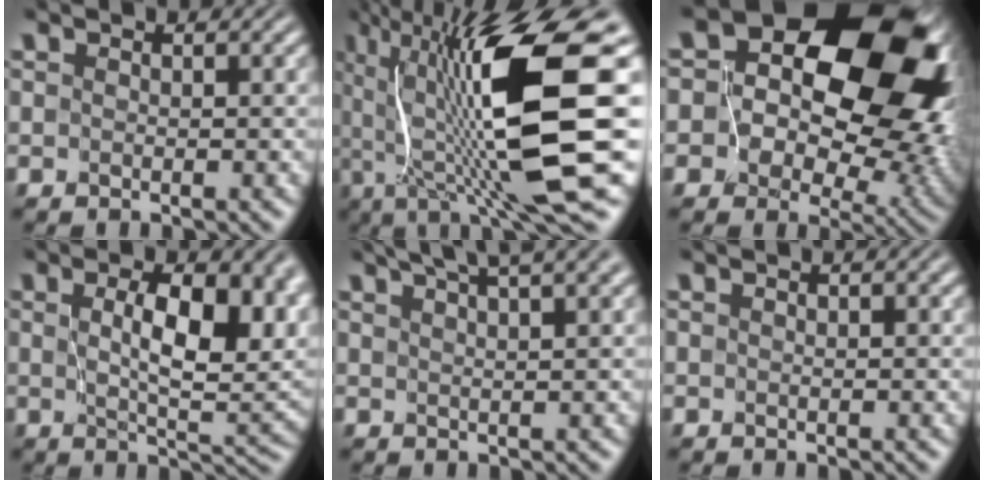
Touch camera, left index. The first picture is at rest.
{"total": 13.6, "force": [1.8, 3.0, 13.1], "torque": [-0.225, -0.011, 0.038]}
{"total": 19.9, "force": [4.9, 14.2, 13.1], "torque": [-0.178, 0.022, 0.073]}
{"total": 8.6, "force": [1.8, 3.3, 7.7], "torque": [-0.112, -0.005, 0.035]}
{"total": 6.7, "force": [5.2, 1.4, 4.0], "torque": [-0.034, 0.031, 0.047]}
{"total": 0.6, "force": [0.6, 0.1, 0.3], "torque": [-0.002, -0.001, 0.006]}